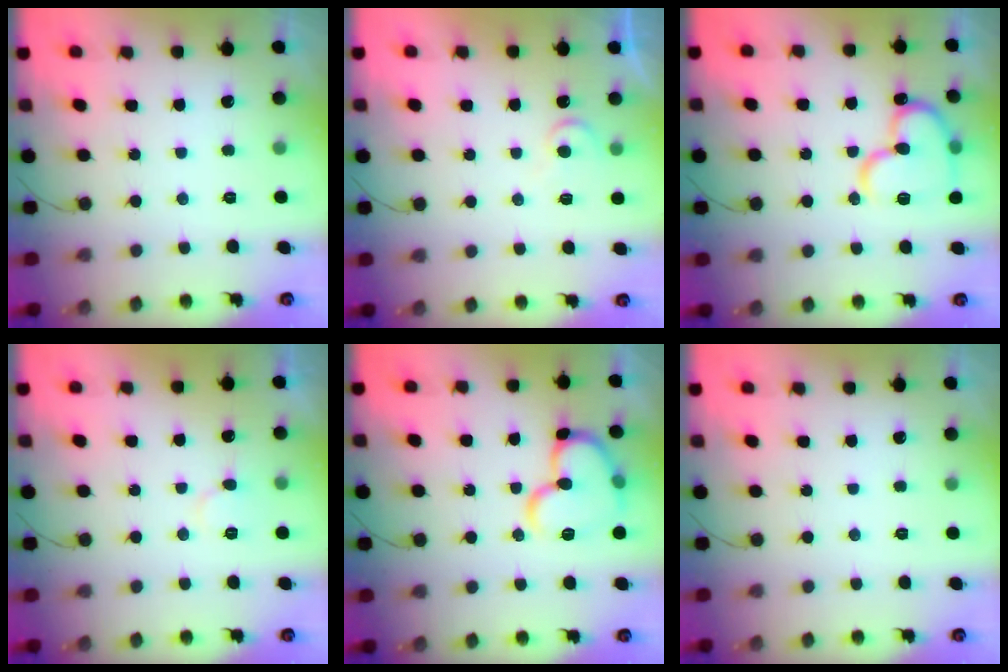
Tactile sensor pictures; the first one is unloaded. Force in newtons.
{"total": 5.3, "press": 5.3, "slide": 0.4}
{"total": 16.4, "press": 16.3, "slide": 2.0}
{"total": 6.7, "press": 6.6, "slide": 0.7}
{"total": 15.1, "press": 15.0, "slide": 1.6}
{"total": 0.0}